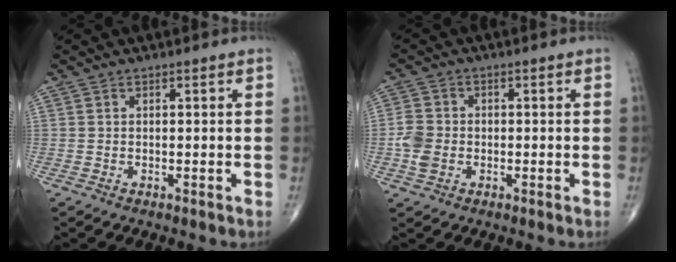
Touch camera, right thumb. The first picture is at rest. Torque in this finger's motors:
{"motor_torque": [0.71, 0.85, 0.82, 0.04, 0.07]}